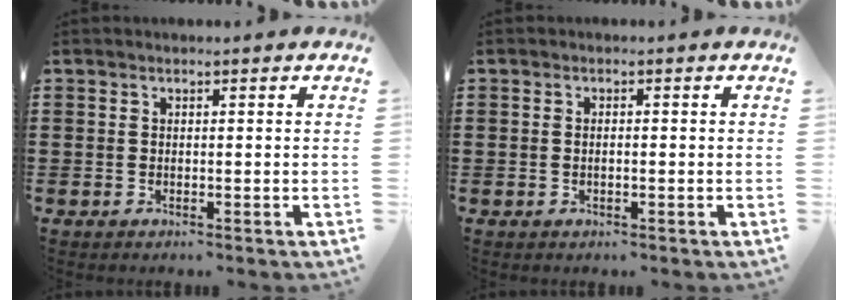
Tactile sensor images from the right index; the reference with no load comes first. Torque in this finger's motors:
{"motor_torque": [-0.91, 1.23, 0.02, -0.01]}